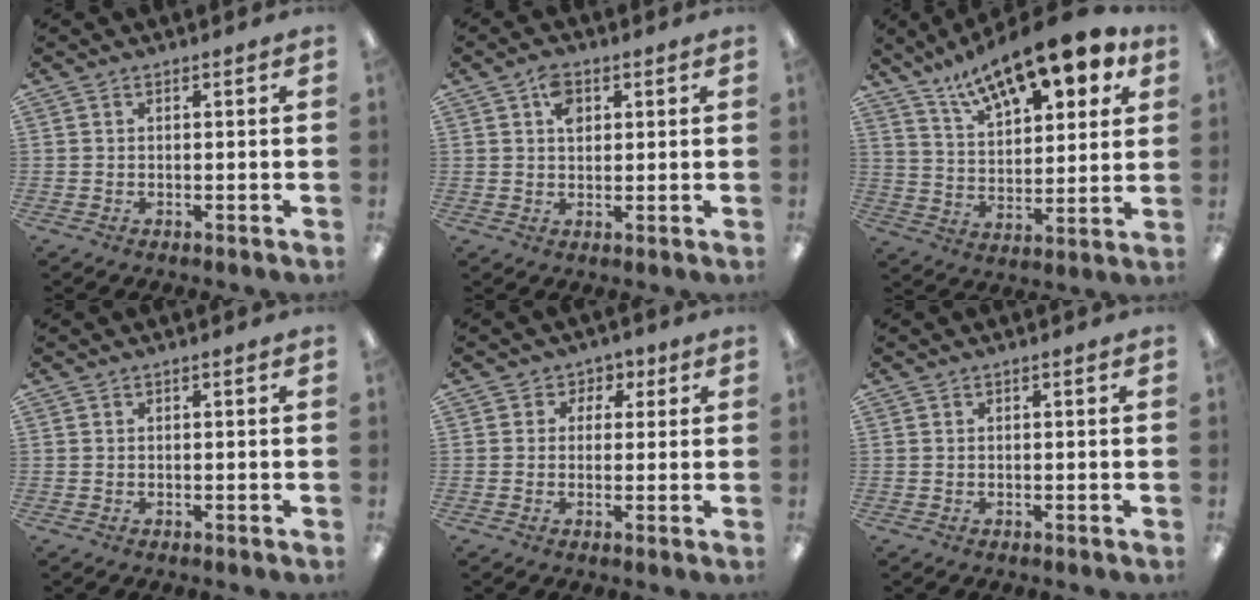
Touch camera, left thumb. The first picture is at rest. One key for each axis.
{"total": 4.7, "fx": 2.0, "fy": 3.1, "fz": 2.9, "tx": -0.038, "ty": -0.003, "tz": 0.031}
{"total": 17.9, "fx": 12.9, "fy": 6.5, "fz": 10.5, "tx": -0.178, "ty": -0.069, "tz": 0.222}
{"total": 0.0}
{"total": 3.4, "fx": 0.4, "fy": 3.3, "fz": 0.7, "tx": -0.013, "ty": 0.011, "tz": 0.005}
{"total": 0.0}